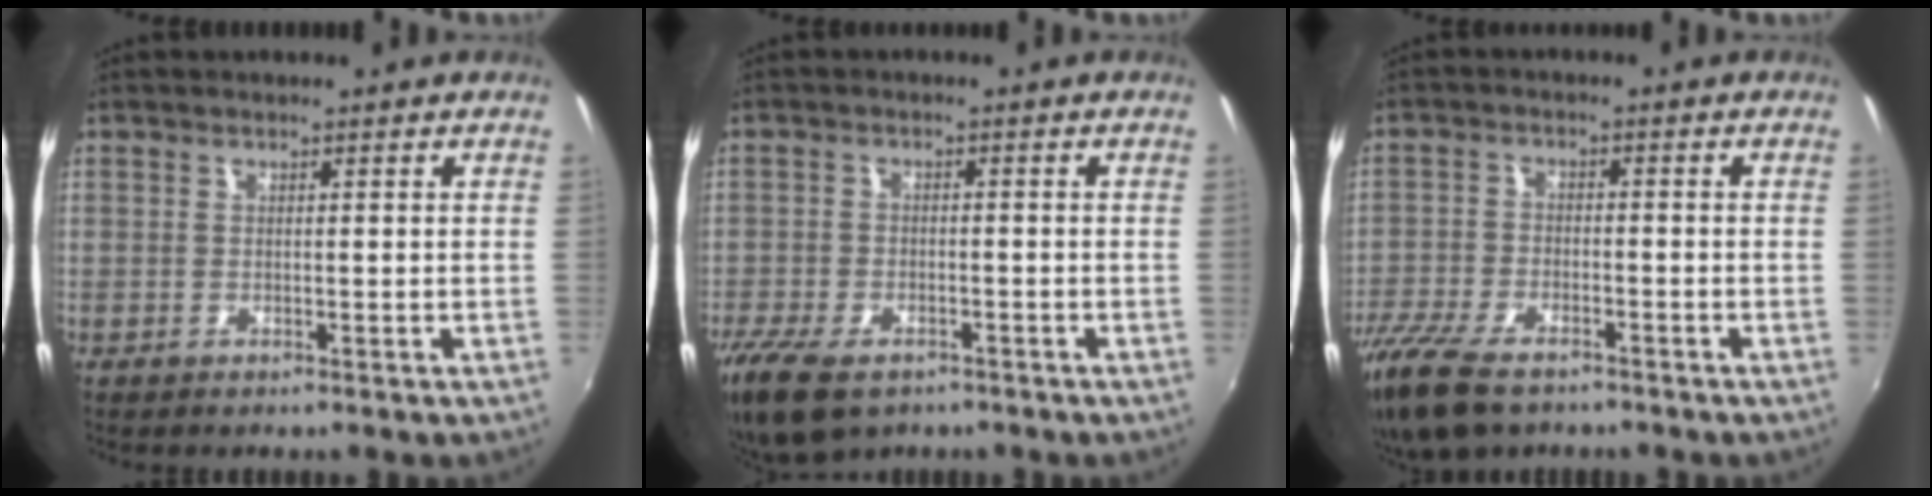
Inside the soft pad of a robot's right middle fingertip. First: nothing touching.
{"total": 11.2, "force": [-7.5, 5.5, 6.1], "torque": [-0.156, -0.033, -0.134]}
{"total": 13.1, "force": [-9.6, 5.6, 6.9], "torque": [-0.174, -0.038, -0.177]}